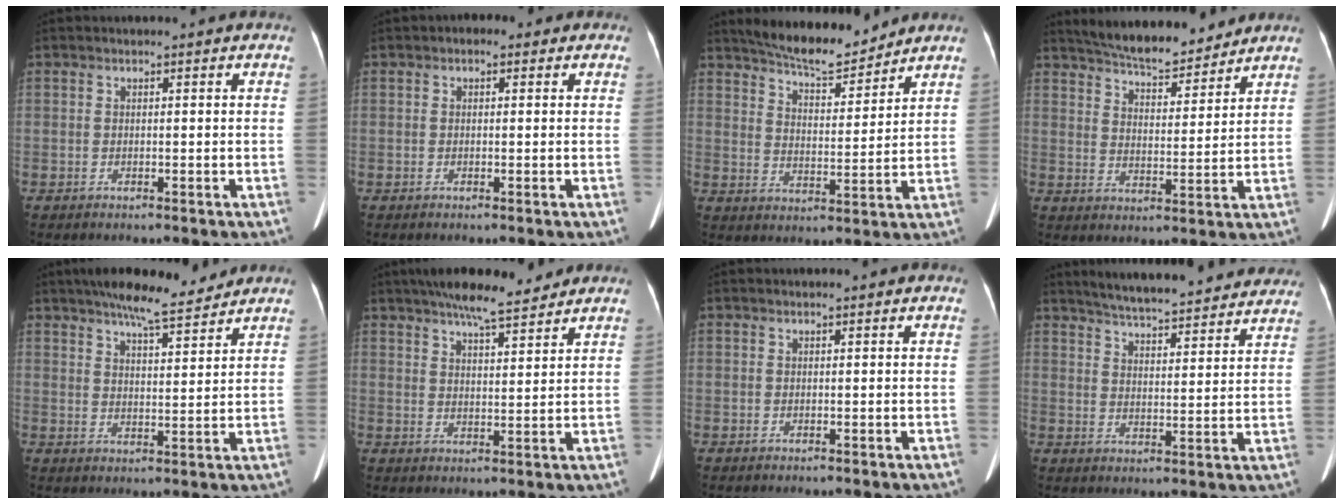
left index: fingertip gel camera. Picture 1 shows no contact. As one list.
[{"total": 1.4, "force": [0.4, 1.0, 0.8], "torque": [-0.012, 0.016, 0.000]}, {"total": 9.9, "force": [9.3, 1.3, 3.0], "torque": [-0.053, 0.000, 0.153]}, {"total": 11.8, "force": [11.0, 2.1, 3.9], "torque": [-0.064, 0.005, 0.173]}, {"total": 9.5, "force": [8.1, 1.3, 4.8], "torque": [-0.074, 0.013, 0.125]}, {"total": 9.7, "force": [8.0, 1.5, 5.2], "torque": [-0.080, 0.018, 0.124]}, {"total": 0.0}, {"total": 22.4, "force": [20.4, 3.3, 8.7], "torque": [-0.127, -0.004, 0.264]}]